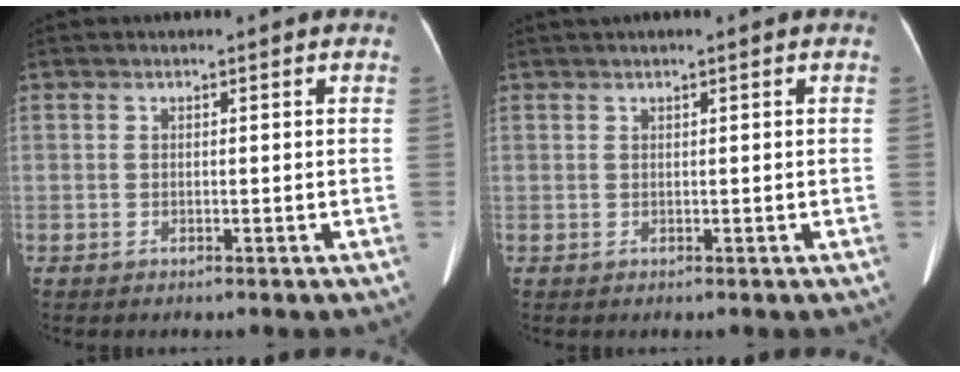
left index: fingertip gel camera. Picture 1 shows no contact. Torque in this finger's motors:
{"motor_torque": [-1.16, 0.78, -1.06, -0.05]}